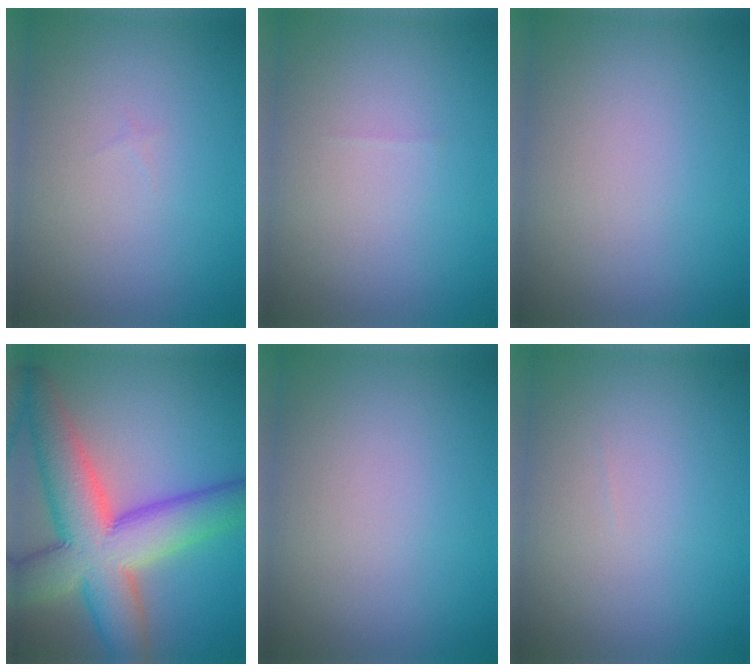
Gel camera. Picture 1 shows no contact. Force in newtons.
{"total": 0.0}
{"total": 0.0}
{"total": 11.8, "press": 11.8, "slide": 0.7}
{"total": 0.0}
{"total": 0.0}